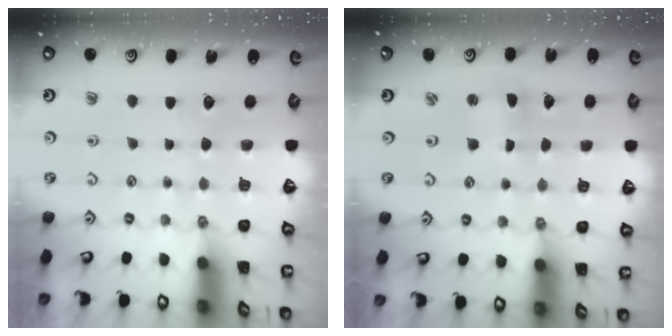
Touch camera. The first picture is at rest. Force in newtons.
{"total": 2.2, "press": 2.2, "slide": 0.3}